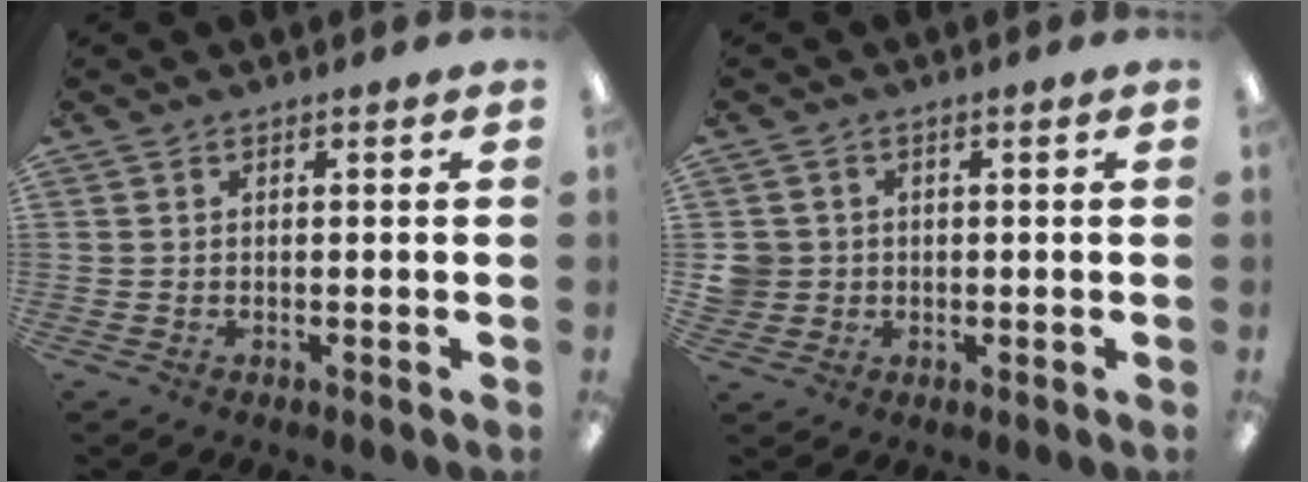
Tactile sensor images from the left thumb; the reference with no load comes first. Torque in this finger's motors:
{"motor_torque": [0.00, 0.00, 0.02, -0.09, 0.00]}